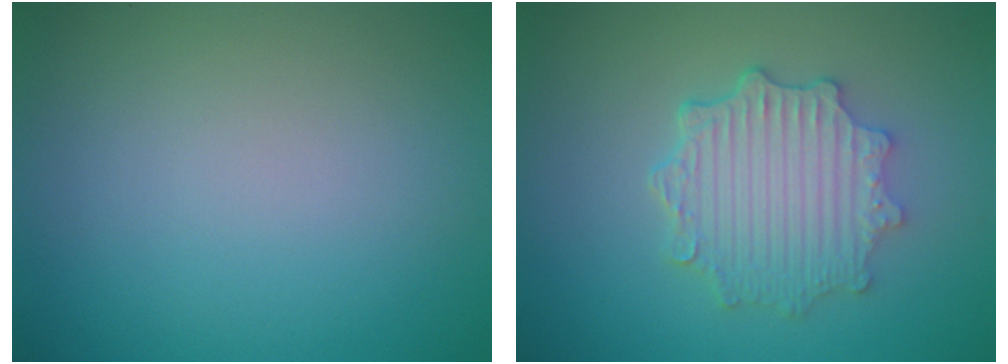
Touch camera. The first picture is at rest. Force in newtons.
{"total": 4.7, "press": 3.8, "slide": 2.7}